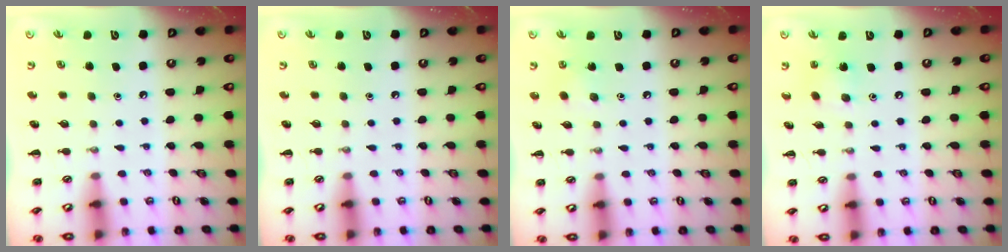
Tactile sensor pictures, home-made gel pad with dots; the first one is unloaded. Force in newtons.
{"total": 0.0}
{"total": 5.6, "press": 5.4, "slide": 1.6}
{"total": 4.2, "press": 4.0, "slide": 1.1}